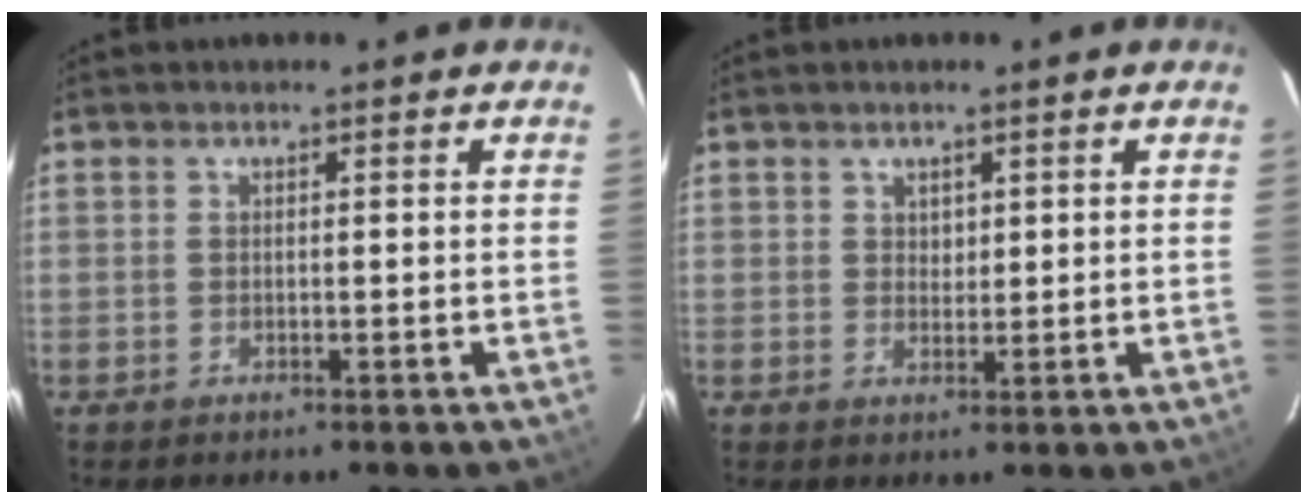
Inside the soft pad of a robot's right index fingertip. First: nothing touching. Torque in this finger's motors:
{"motor_torque": [-0.23, 0.11, -0.11, -0.01]}